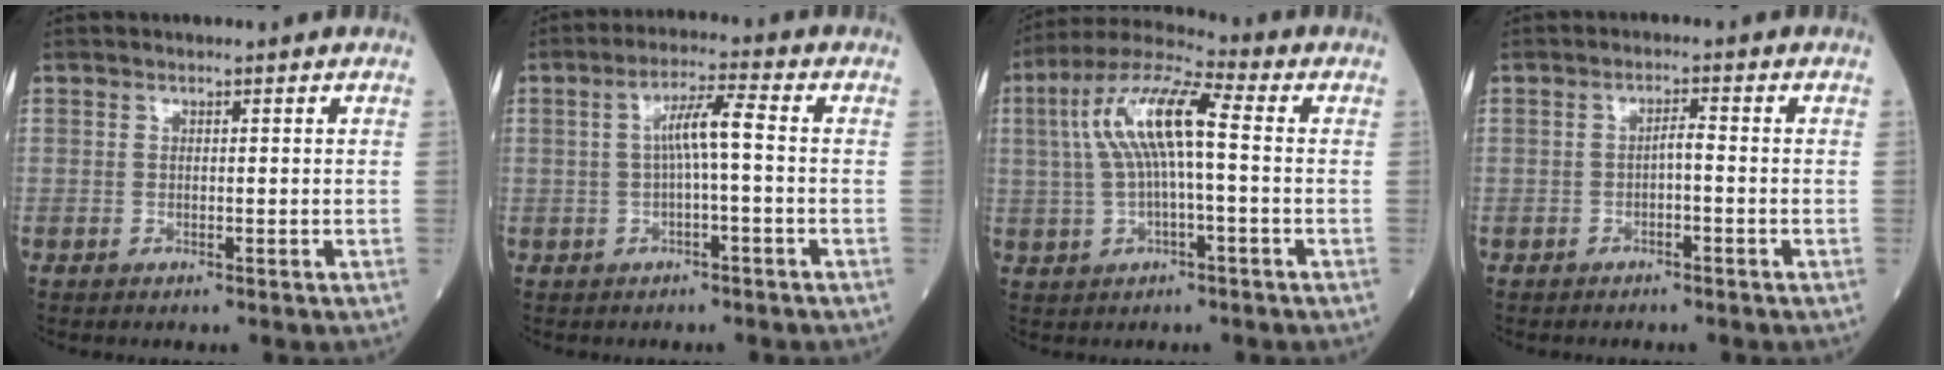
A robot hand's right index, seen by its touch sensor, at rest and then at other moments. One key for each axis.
{"total": 5.1, "fx": -0.1, "fy": 0.2, "fz": 5.1, "tx": -0.088, "ty": 0.017, "tz": 0.000}
{"total": 11.2, "fx": 1.1, "fy": 2.0, "fz": 11.0, "tx": -0.221, "ty": 0.032, "tz": 0.017}
{"total": 1.7, "fx": -0.6, "fy": 0.3, "fz": 1.6, "tx": -0.024, "ty": 0.003, "tz": -0.012}